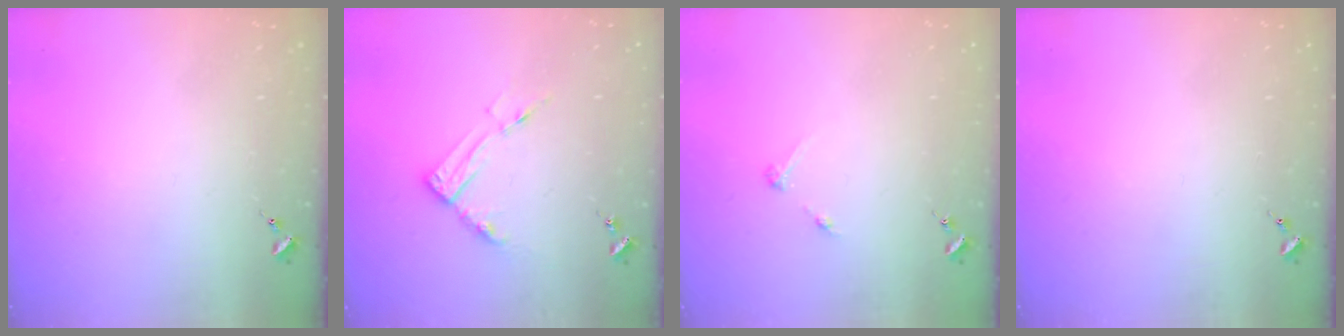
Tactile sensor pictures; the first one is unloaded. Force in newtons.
{"total": 9.3, "press": 9.2, "slide": 1.0}
{"total": 2.8, "press": 2.8, "slide": 0.3}
{"total": 0.0}